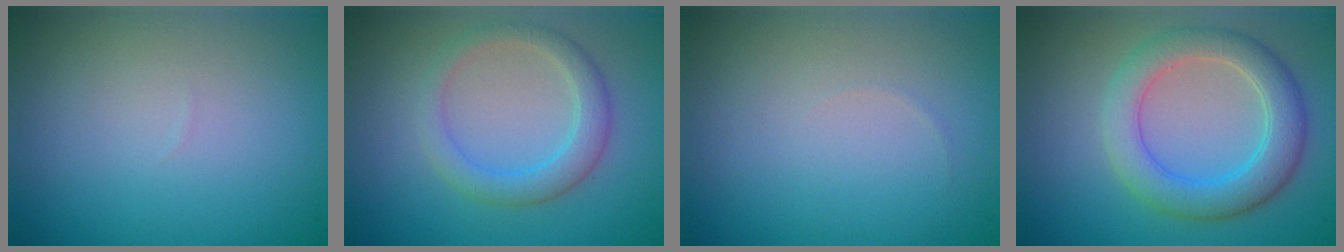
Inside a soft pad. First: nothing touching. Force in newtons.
{"total": 2.9, "press": 2.9, "slide": 0.1}
{"total": 0.0}
{"total": 4.9, "press": 4.9, "slide": 0.4}